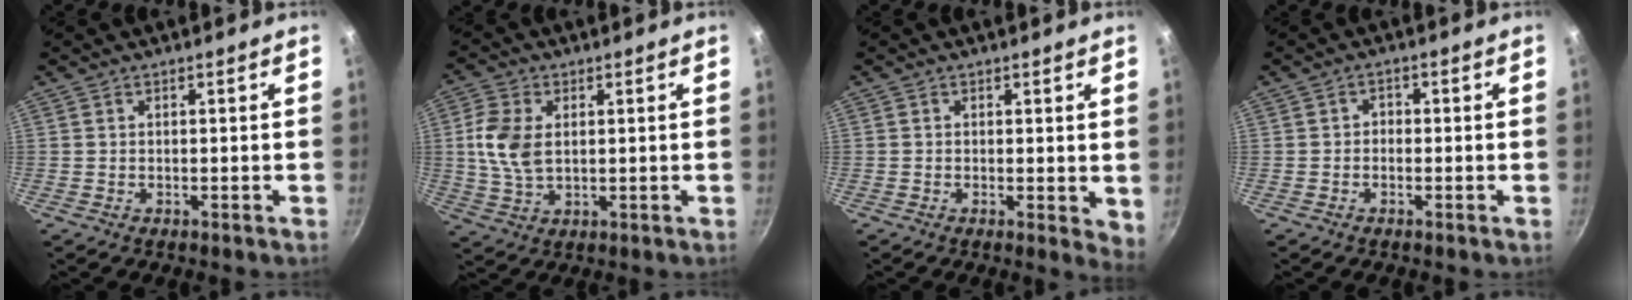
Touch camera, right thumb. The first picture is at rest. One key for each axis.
{"total": 8.1, "fx": 1.2, "fy": 5.1, "fz": 6.2, "tx": -0.127, "ty": -0.001, "tz": 0.023}
{"total": 3.6, "fx": 0.3, "fy": 1.7, "fz": 3.1, "tx": -0.036, "ty": -0.008, "tz": 0.003}
{"total": 1.3, "fx": -0.7, "fy": 1.0, "fz": 0.4, "tx": -0.006, "ty": 0.009, "tz": -0.016}